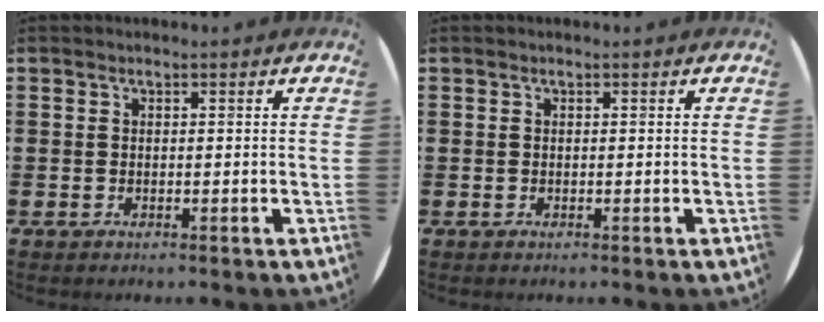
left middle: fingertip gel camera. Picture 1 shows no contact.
{"total": 0.0}